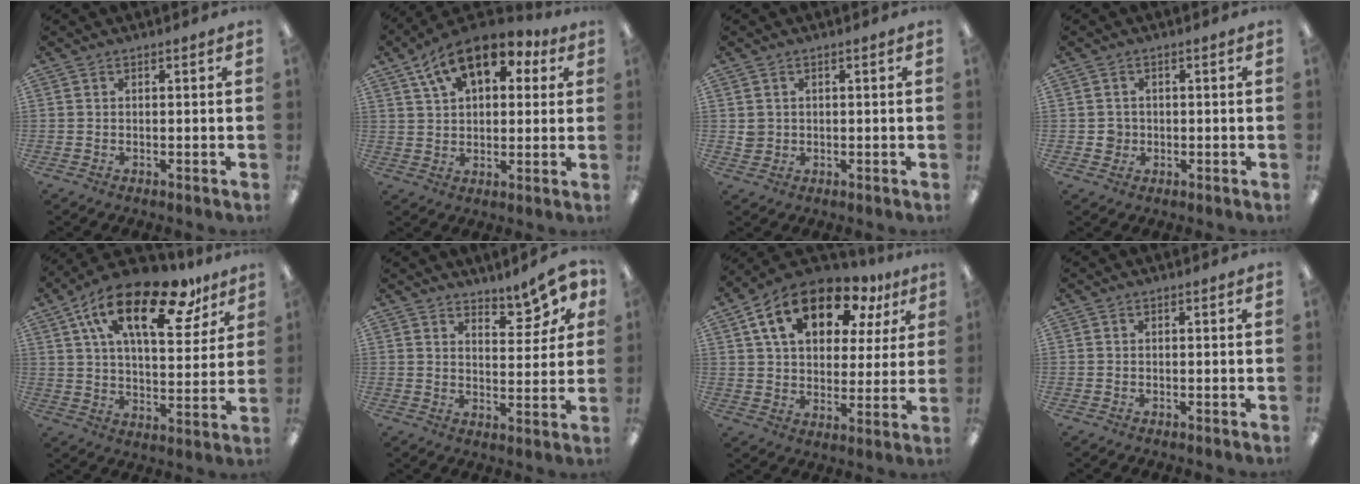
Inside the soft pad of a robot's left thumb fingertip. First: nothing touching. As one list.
[{"total": 14.0, "force": [7.6, 7.7, 8.9], "torque": [-0.149, -0.017, 0.137]}, {"total": 2.2, "force": [0.4, 2.1, 0.6], "torque": [-0.013, 0.004, 0.007]}, {"total": 2.3, "force": [-0.2, 2.2, 0.5], "torque": [-0.012, 0.005, -0.006]}, {"total": 21.6, "force": [12.3, 9.4, 15.1], "torque": [-0.248, -0.052, 0.204]}, {"total": 8.3, "force": [6.9, 2.7, 3.8], "torque": [-0.030, -0.055, 0.117]}, {"total": 17.7, "force": [10.1, 9.9, 10.8], "torque": [-0.178, -0.032, 0.174]}, {"total": 0.0}]